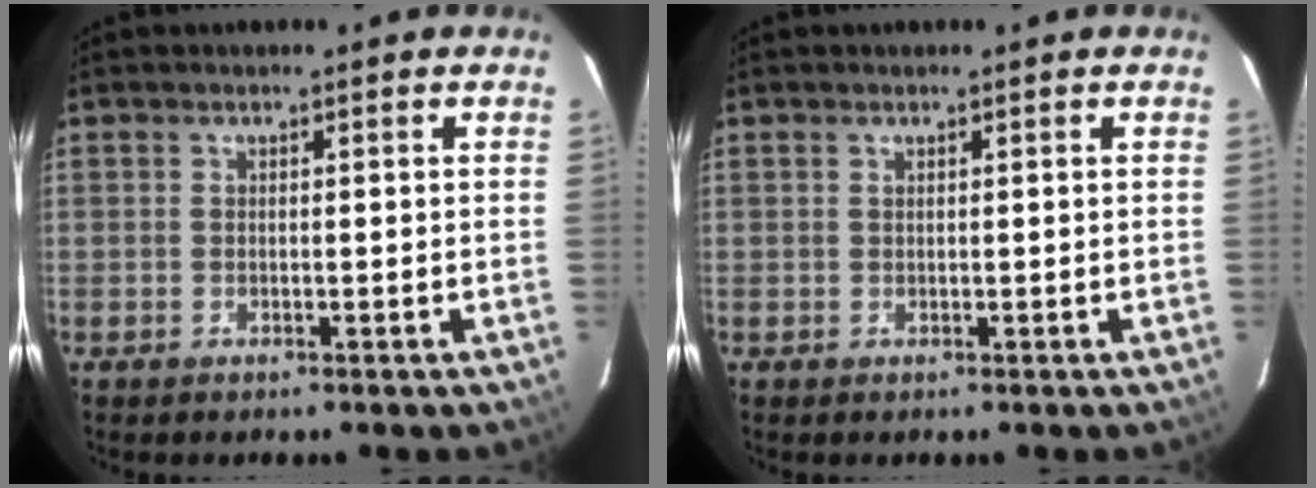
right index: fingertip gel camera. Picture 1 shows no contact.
{"total": 0.0}